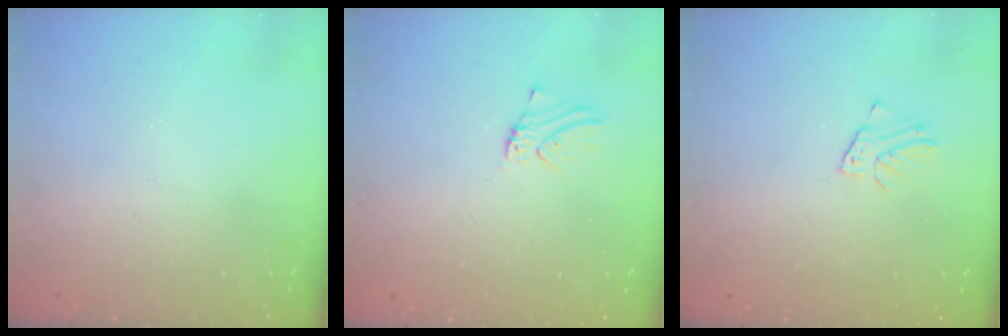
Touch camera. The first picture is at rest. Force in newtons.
{"total": 0.9, "press": 0.9, "slide": 0.1}
{"total": 2.1, "press": 2.1, "slide": 0.1}